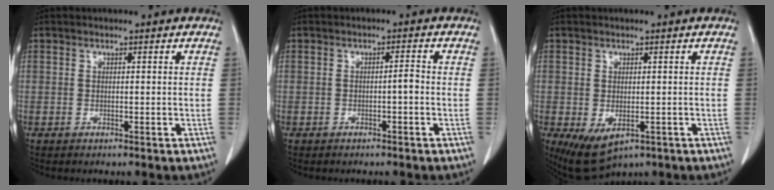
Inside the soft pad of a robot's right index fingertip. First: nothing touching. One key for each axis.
{"total": 1.4, "fx": -0.5, "fy": 0.2, "fz": 1.3, "tx": -0.020, "ty": 0.003, "tz": -0.009}
{"total": 6.2, "fx": -2.6, "fy": 3.4, "fz": 4.5, "tx": -0.072, "ty": -0.014, "tz": -0.026}